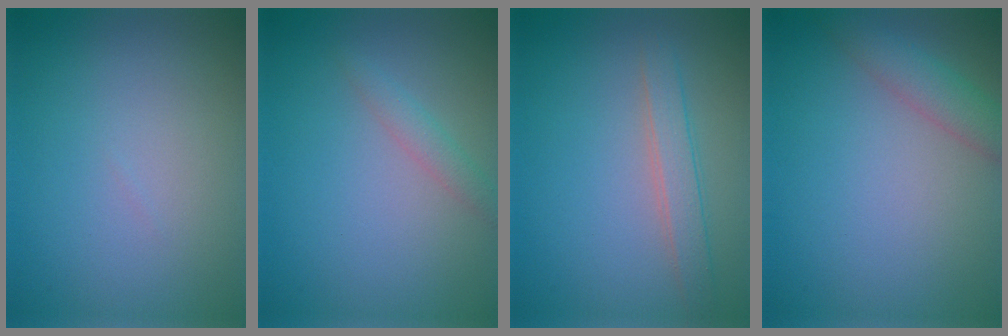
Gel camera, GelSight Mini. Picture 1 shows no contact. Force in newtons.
{"total": 1.4, "press": 1.4, "slide": 0.1}
{"total": 2.2, "press": 2.2, "slide": 0.1}
{"total": 2.8, "press": 2.8, "slide": 0.2}